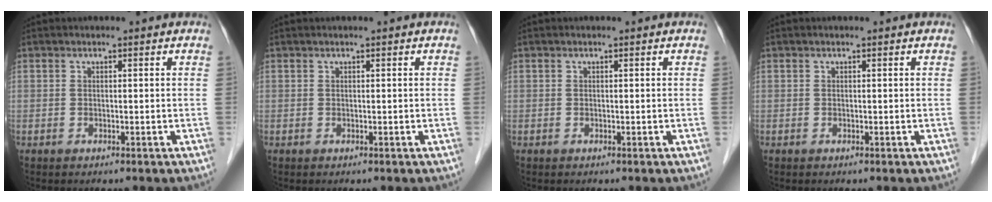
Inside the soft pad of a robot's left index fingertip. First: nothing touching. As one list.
[{"total": 0.0}, {"total": 0.0}, {"total": 0.0}]